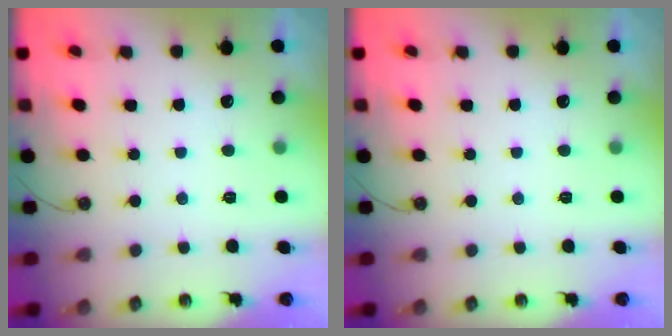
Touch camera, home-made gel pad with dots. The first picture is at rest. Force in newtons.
{"total": 0.0}